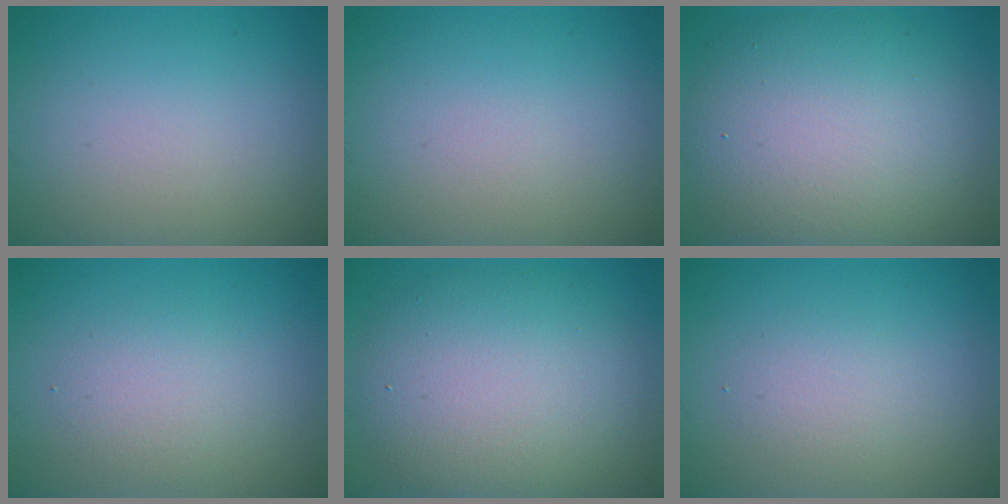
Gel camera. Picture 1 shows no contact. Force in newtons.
{"total": 0.0}
{"total": 10.4, "press": 10.3, "slide": 0.9}
{"total": 2.4, "press": 2.4, "slide": 0.2}
{"total": 8.7, "press": 8.6, "slide": 0.8}
{"total": 1.9, "press": 1.9, "slide": 0.2}